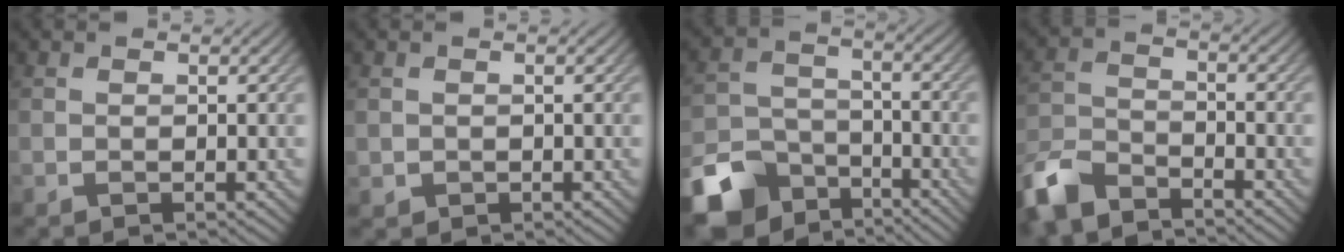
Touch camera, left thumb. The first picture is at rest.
{"total": 1.1, "force": [0.0, 1.1, 0.1], "torque": [-0.005, -0.010, -0.001]}
{"total": 11.4, "force": [-8.1, 6.6, 4.5], "torque": [-0.101, -0.024, -0.146]}
{"total": 7.8, "force": [-6.6, 2.8, 3.1], "torque": [-0.073, -0.010, -0.148]}